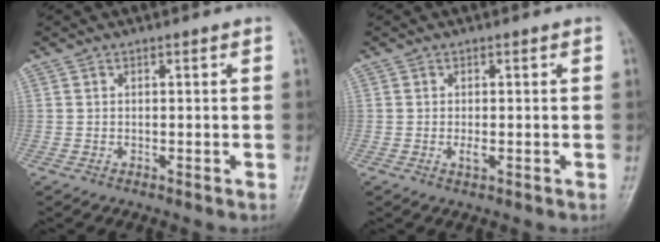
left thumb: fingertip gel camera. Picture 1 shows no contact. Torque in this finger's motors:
{"motor_torque": [-0.01, 0.01, 0.11, -0.03, 0.00]}